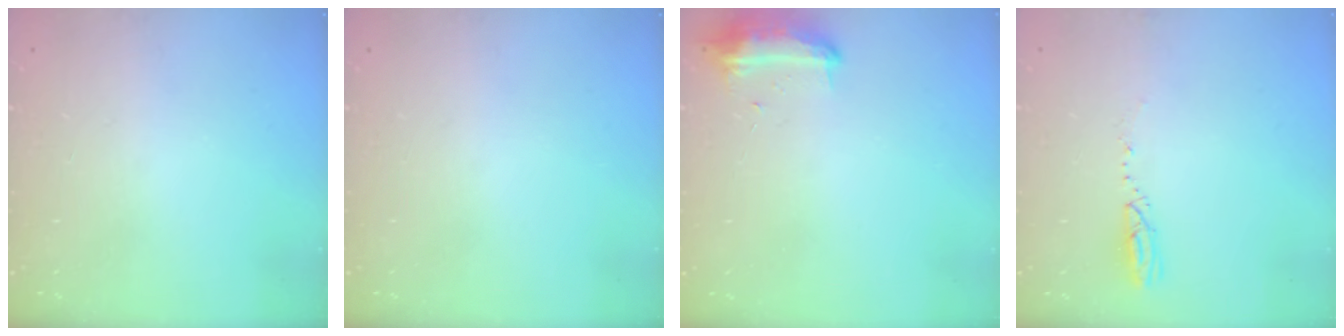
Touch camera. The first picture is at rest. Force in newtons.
{"total": 0.0}
{"total": 8.9, "press": 8.9, "slide": 0.5}
{"total": 3.6, "press": 3.1, "slide": 1.7}